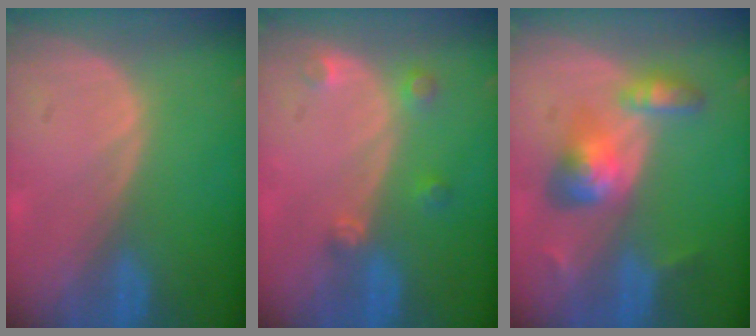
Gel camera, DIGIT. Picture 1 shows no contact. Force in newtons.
{"total": 2.7, "press": 2.6, "slide": 0.4}
{"total": 6.2, "press": 5.9, "slide": 1.8}